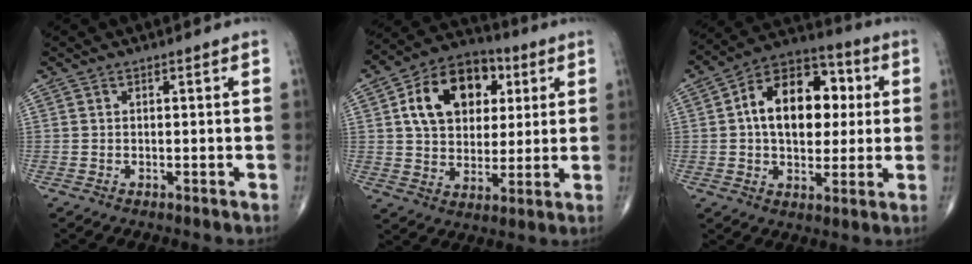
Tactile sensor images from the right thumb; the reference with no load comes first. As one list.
[{"total": 16.9, "force": [5.1, 11.8, 10.9], "torque": [-0.149, 0.002, 0.082]}, {"total": 17.6, "force": [2.6, 11.3, 13.3], "torque": [-0.169, 0.021, 0.034]}]